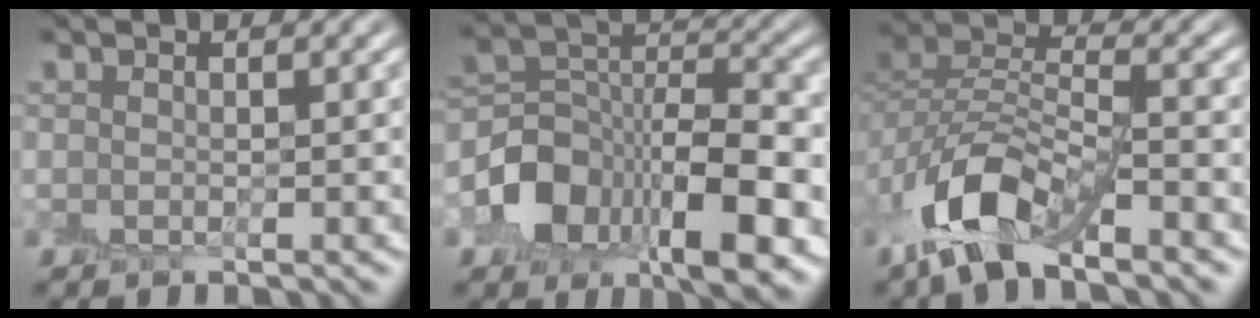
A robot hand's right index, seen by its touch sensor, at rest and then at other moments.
{"total": 10.1, "force": [-4.2, 6.0, 7.0], "torque": [-0.115, 0.007, -0.075]}
{"total": 7.5, "force": [-4.7, 3.3, 4.8], "torque": [-0.093, 0.003, -0.096]}